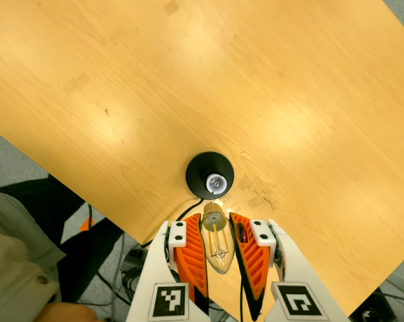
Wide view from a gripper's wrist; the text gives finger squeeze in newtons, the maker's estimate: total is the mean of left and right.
{"total": 22.4, "left": 24.7, "right": 20.0}